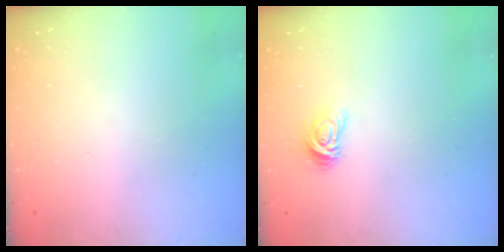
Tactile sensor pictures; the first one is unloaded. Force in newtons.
{"total": 5.1, "press": 5.1, "slide": 0.5}